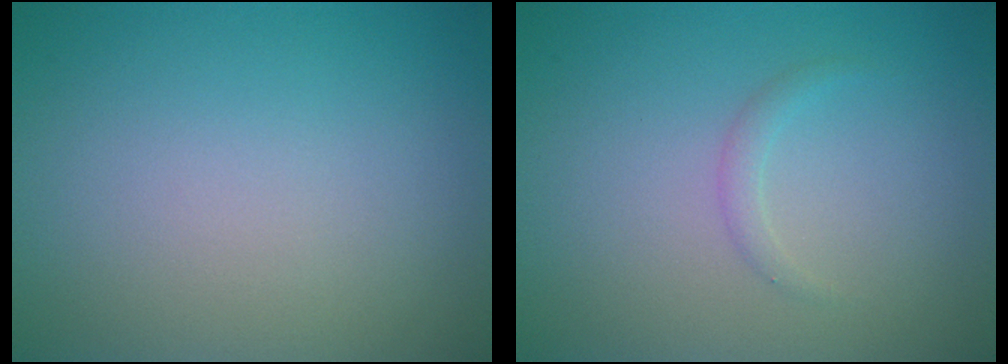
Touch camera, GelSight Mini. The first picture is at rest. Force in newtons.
{"total": 0.9, "press": 0.9, "slide": 0.0}